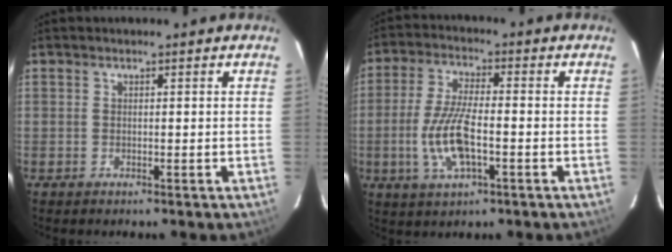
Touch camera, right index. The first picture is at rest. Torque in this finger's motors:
{"motor_torque": [1.31, -0.35, 0.54, 0.13]}